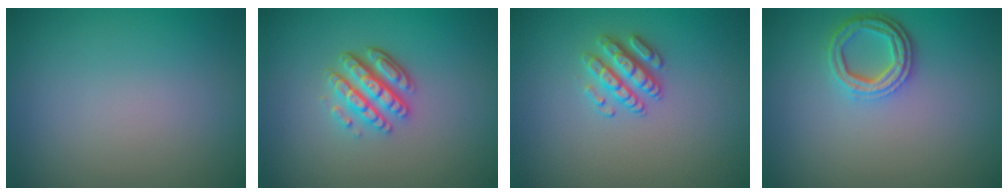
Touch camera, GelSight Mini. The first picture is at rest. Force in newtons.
{"total": 4.3, "press": 3.3, "slide": 2.8}
{"total": 2.6, "press": 2.6, "slide": 0.6}
{"total": 3.6, "press": 2.8, "slide": 2.3}